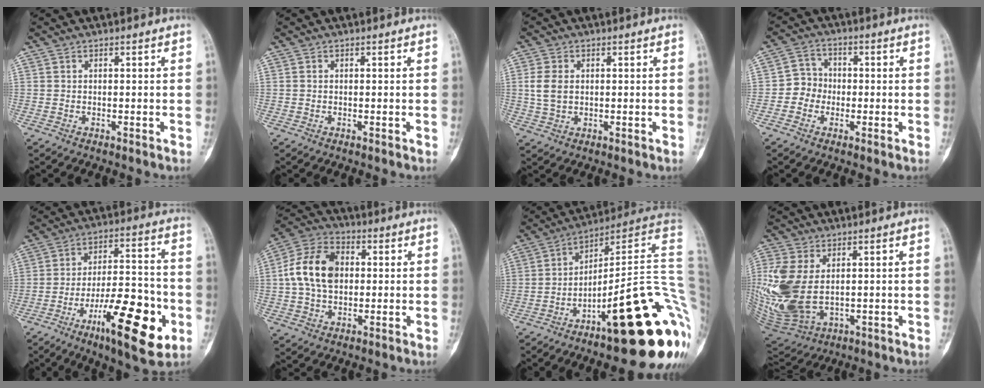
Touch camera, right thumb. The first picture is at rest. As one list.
[{"total": 0.0}, {"total": 4.9, "force": [0.6, 3.4, 3.5], "torque": [-0.074, 0.001, 0.014]}, {"total": 5.0, "force": [-1.1, 4.7, 1.5], "torque": [0.004, 0.014, -0.033]}, {"total": 19.9, "force": [-7.8, 6.3, 17.1], "torque": [-0.256, 0.034, -0.116]}, {"total": 12.5, "force": [1.0, 8.8, 8.9], "torque": [-0.157, 0.021, 0.011]}, {"total": 27.5, "force": [-9.4, 6.5, 25.0], "torque": [-0.243, 0.080, -0.131]}, {"total": 16.5, "force": [0.9, 10.5, 12.7], "torque": [-0.303, -0.019, 0.036]}]